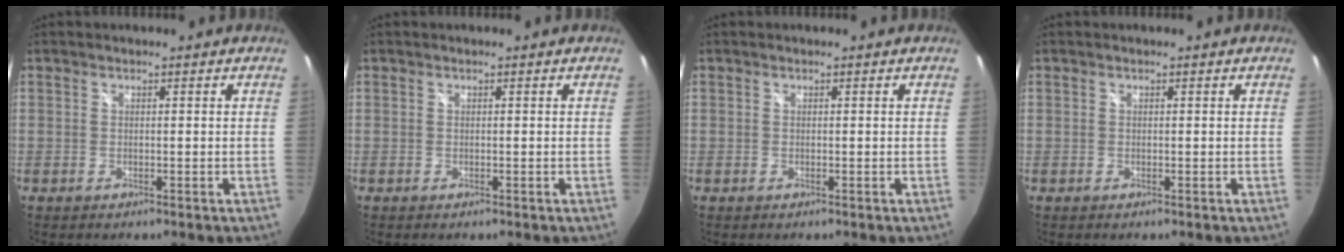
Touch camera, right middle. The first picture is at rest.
{"total": 0.0}
{"total": 0.0}
{"total": 0.0}